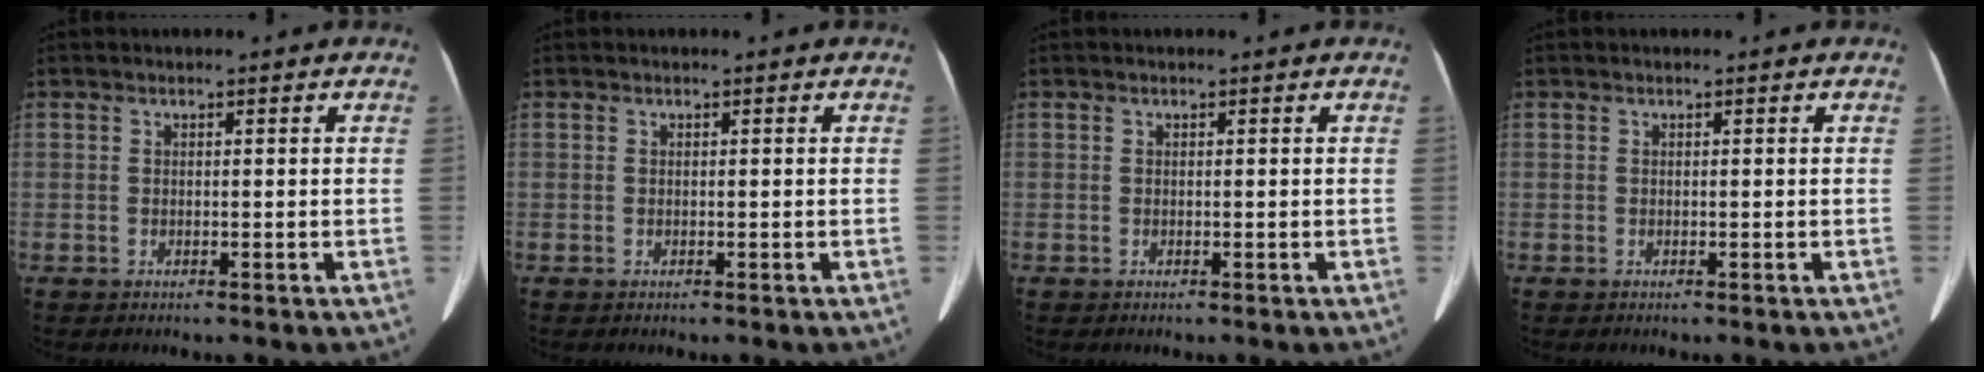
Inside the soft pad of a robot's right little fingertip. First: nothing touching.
{"total": 0.0}
{"total": 0.0}
{"total": 0.0}